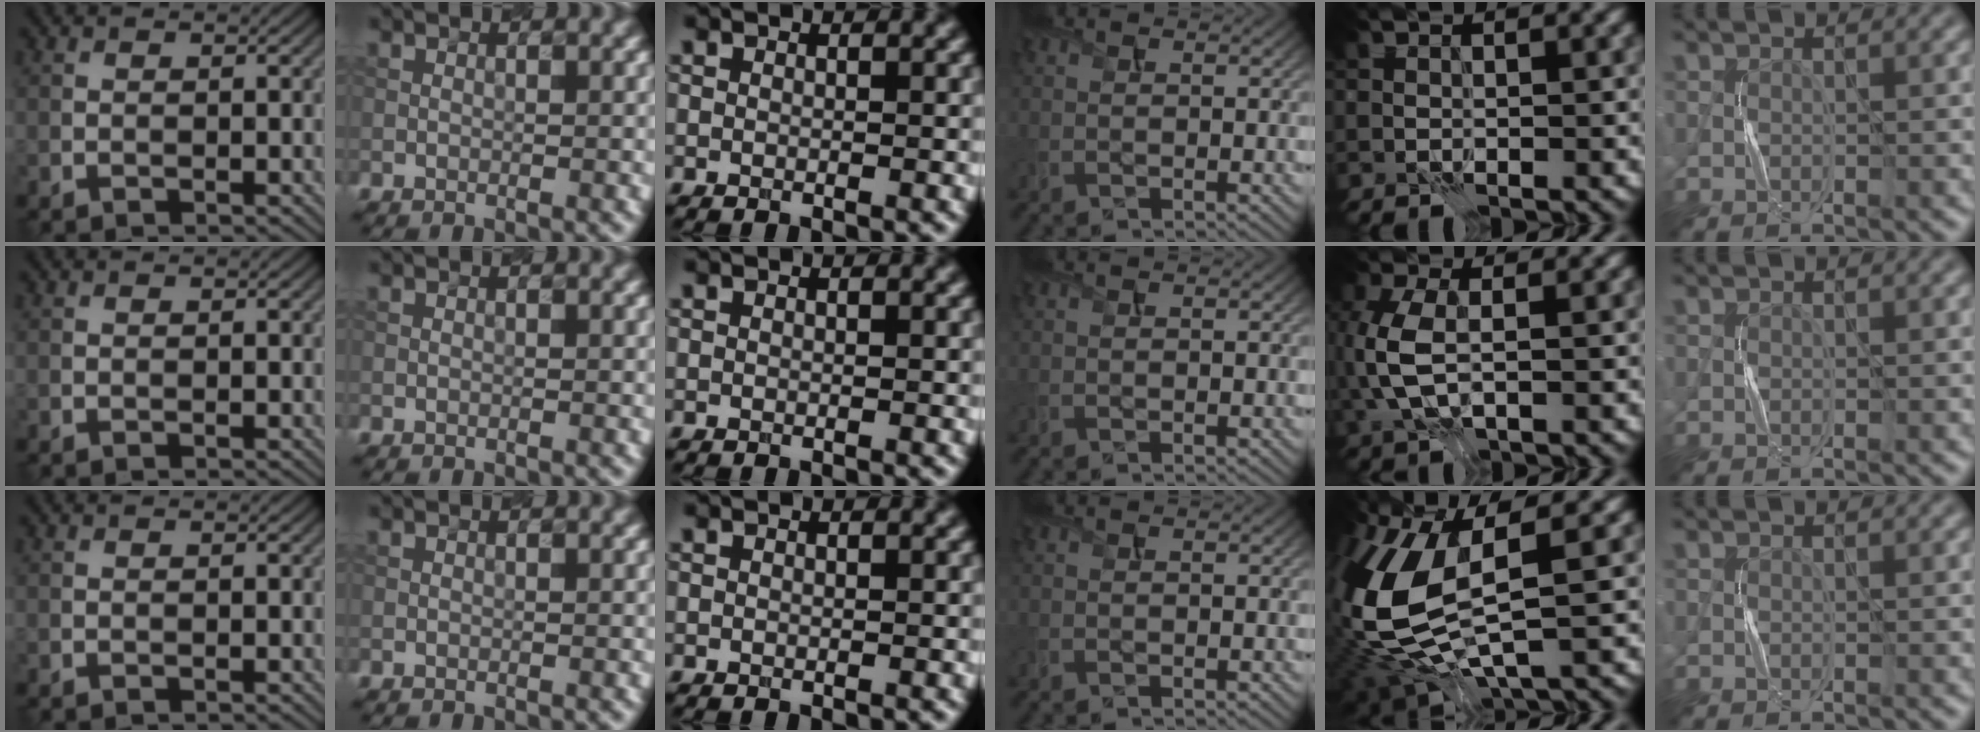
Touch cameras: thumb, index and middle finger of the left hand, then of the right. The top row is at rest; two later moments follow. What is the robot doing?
{"motion": "press", "object": "sticky note"}